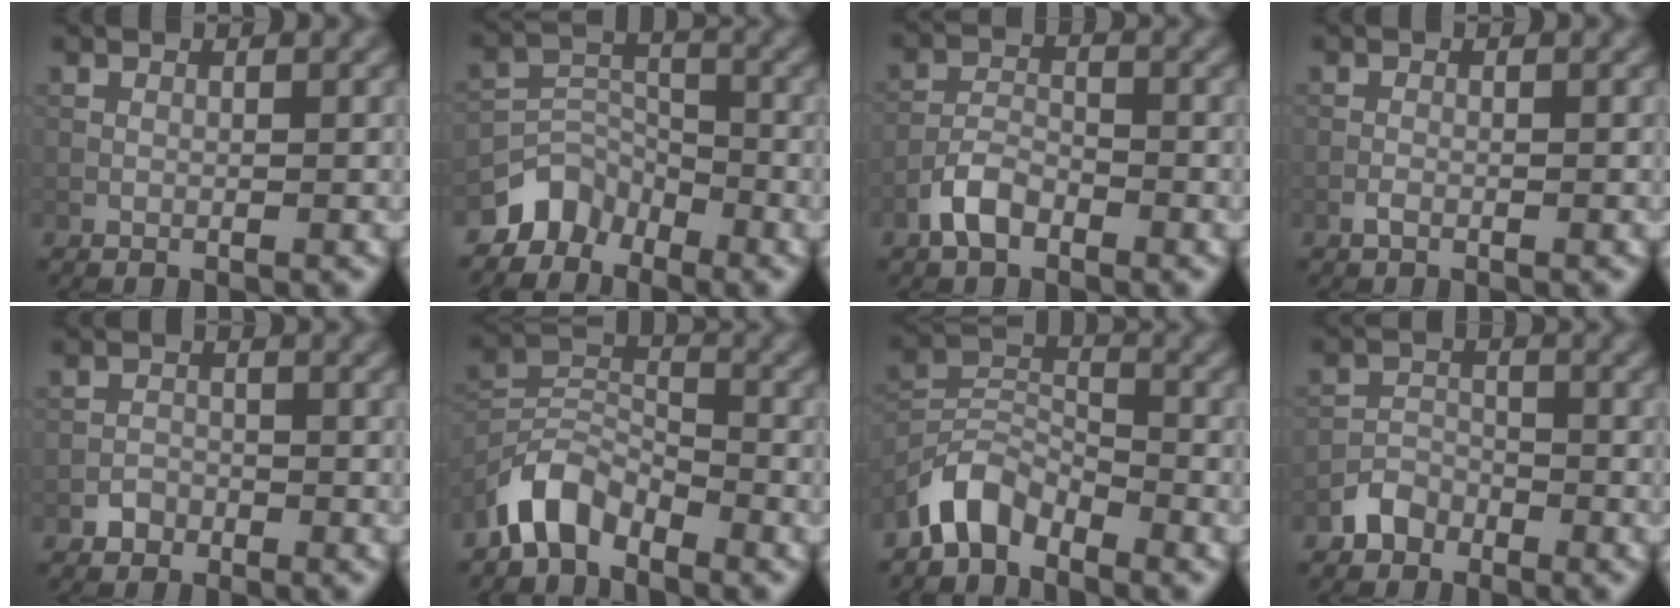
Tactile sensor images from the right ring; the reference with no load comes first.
{"total": 4.1, "force": [-3.3, 2.3, 0.6], "torque": [0.000, 0.002, -0.066]}
{"total": 3.2, "force": [-2.1, 1.6, 1.8], "torque": [-0.034, 0.008, -0.047]}
{"total": 0.7, "force": [-0.5, 0.3, 0.4], "torque": [-0.008, 0.000, -0.011]}
{"total": 1.3, "force": [-0.8, 1.0, 0.2], "torque": [0.004, 0.005, -0.015]}
{"total": 5.1, "force": [-4.0, 2.3, 2.2], "torque": [-0.038, 0.008, -0.088]}
{"total": 4.6, "force": [-3.7, 2.1, 1.8], "torque": [-0.030, 0.010, -0.082]}
{"total": 2.5, "force": [-1.8, 1.6, 0.5], "torque": [-0.002, 0.011, -0.037]}